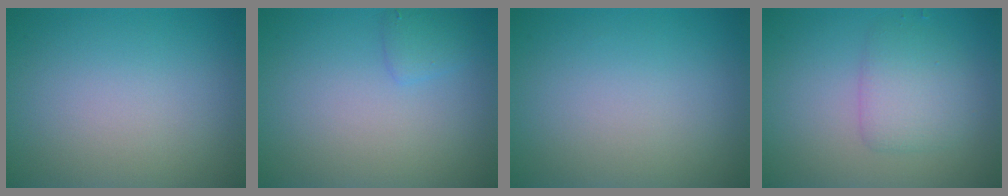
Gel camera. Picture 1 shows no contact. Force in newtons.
{"total": 1.2, "press": 1.2, "slide": 0.1}
{"total": 0.0}
{"total": 2.9, "press": 2.9, "slide": 0.0}